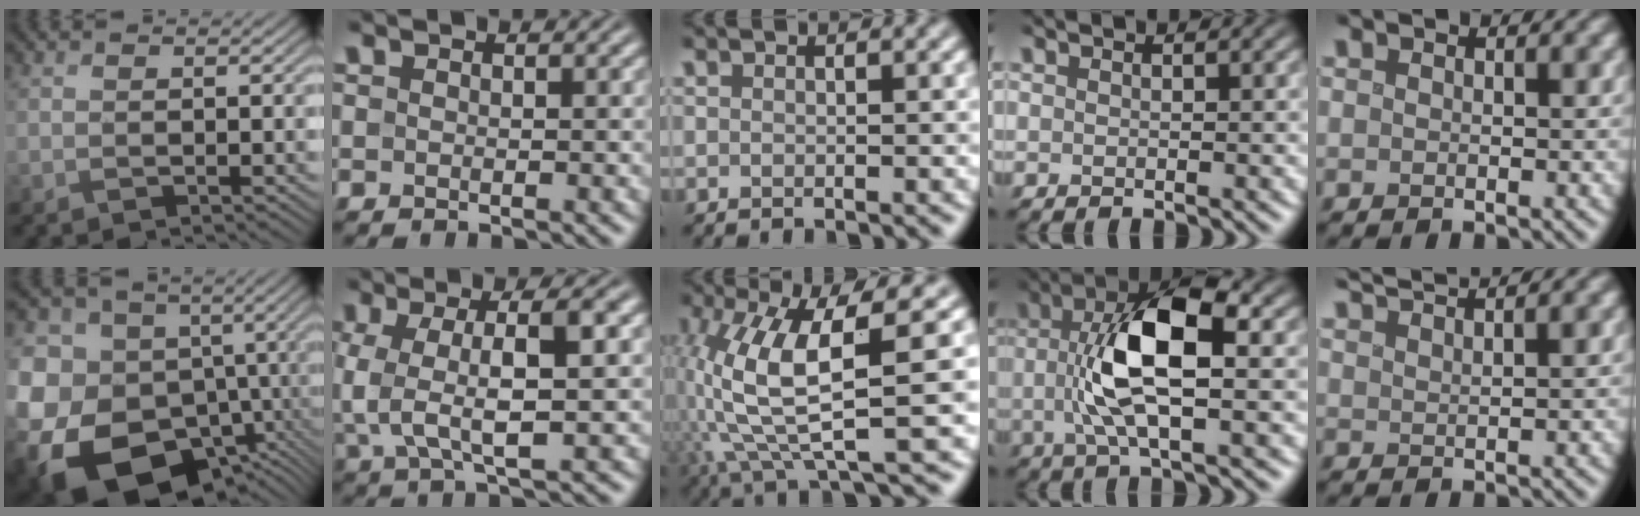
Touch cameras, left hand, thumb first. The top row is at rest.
{"thumb": {"total": 20.9, "force": [-7.2, 16.1, 11.2], "torque": [-0.271, -0.028, -0.115]}, "index": {"total": 6.8, "force": [0.6, 1.8, 6.5], "torque": [-0.125, 0.009, 0.006]}, "middle": {"total": 9.3, "force": [1.0, 1.9, 9.0], "torque": [-0.174, -0.004, 0.022]}, "ring": {"total": 8.0, "force": [0.3, 2.7, 7.6], "torque": [-0.153, 0.004, 0.003]}, "little": {"total": 3.9, "force": [3.5, 0.5, 1.6], "torque": [-0.015, 0.018, 0.052]}}